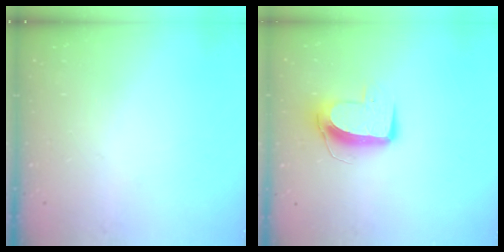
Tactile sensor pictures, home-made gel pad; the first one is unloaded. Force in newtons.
{"total": 10.0, "press": 10.0, "slide": 0.3}